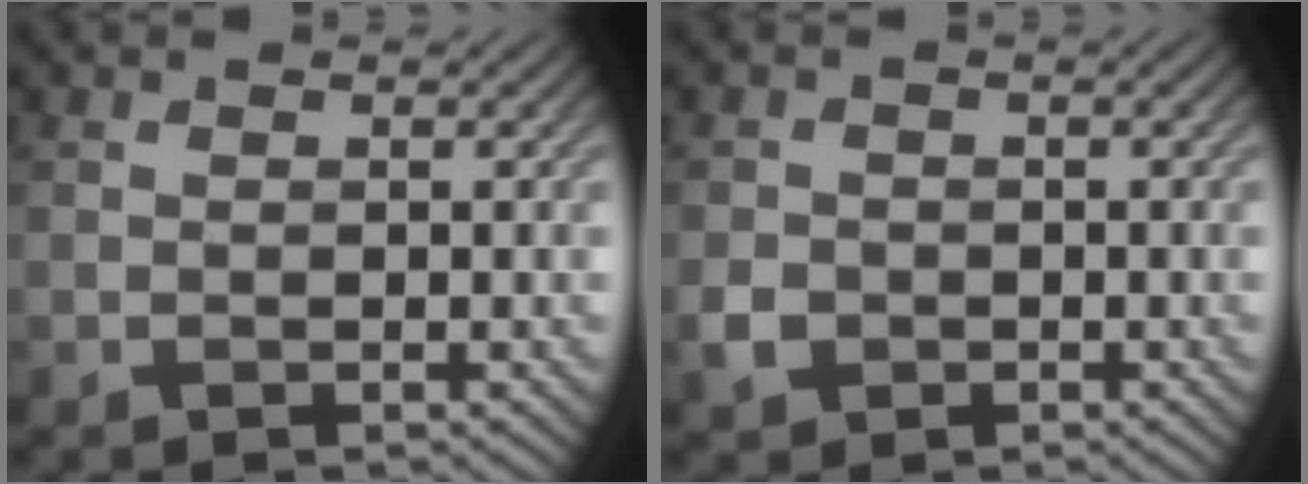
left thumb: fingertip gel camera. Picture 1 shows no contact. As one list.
[{"total": 2.2, "force": [-0.9, 1.9, 0.8], "torque": [-0.018, -0.005, -0.020]}]